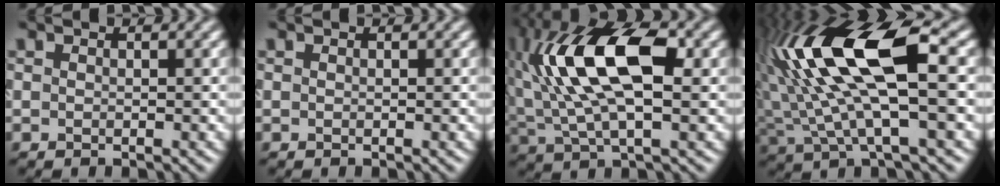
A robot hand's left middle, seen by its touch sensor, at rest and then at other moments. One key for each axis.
{"total": 0.0}
{"total": 11.6, "fx": 2.6, "fy": 5.1, "fz": 10.1, "tx": -0.188, "ty": 0.024, "tz": 0.037}
{"total": 12.6, "fx": 3.1, "fy": 4.6, "fz": 11.3, "tx": -0.237, "ty": 0.015, "tz": 0.053}